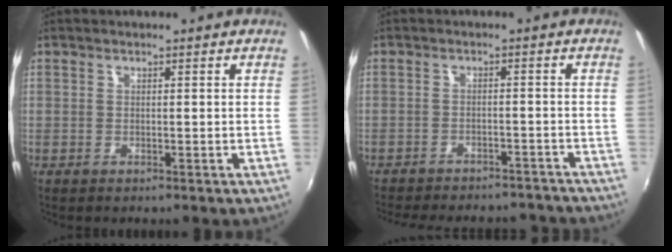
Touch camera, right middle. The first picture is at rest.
{"total": 17.4, "force": [-15.3, 5.4, 6.3], "torque": [-0.138, 0.001, -0.191]}